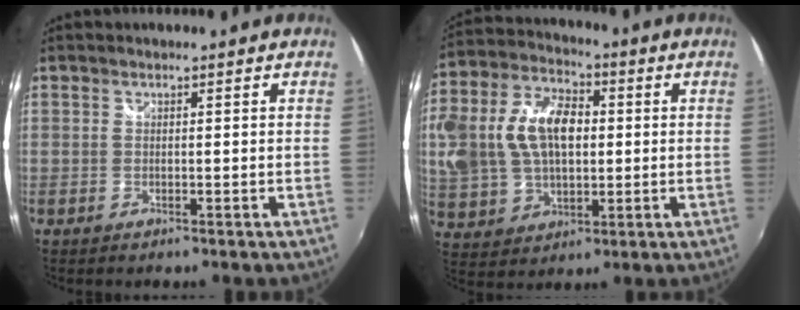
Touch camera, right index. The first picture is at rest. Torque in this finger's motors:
{"motor_torque": [0.80, -0.17, 0.87, 0.21]}